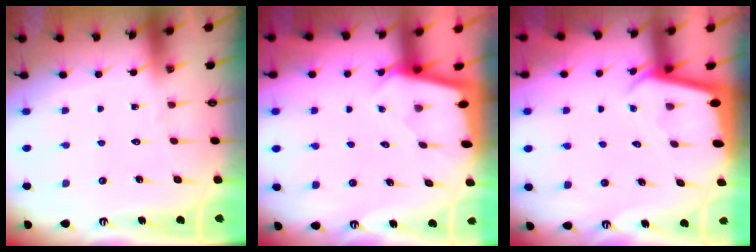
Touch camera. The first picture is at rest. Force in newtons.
{"total": 2.0, "press": 2.0, "slide": 0.2}
{"total": 2.1, "press": 2.1, "slide": 0.1}